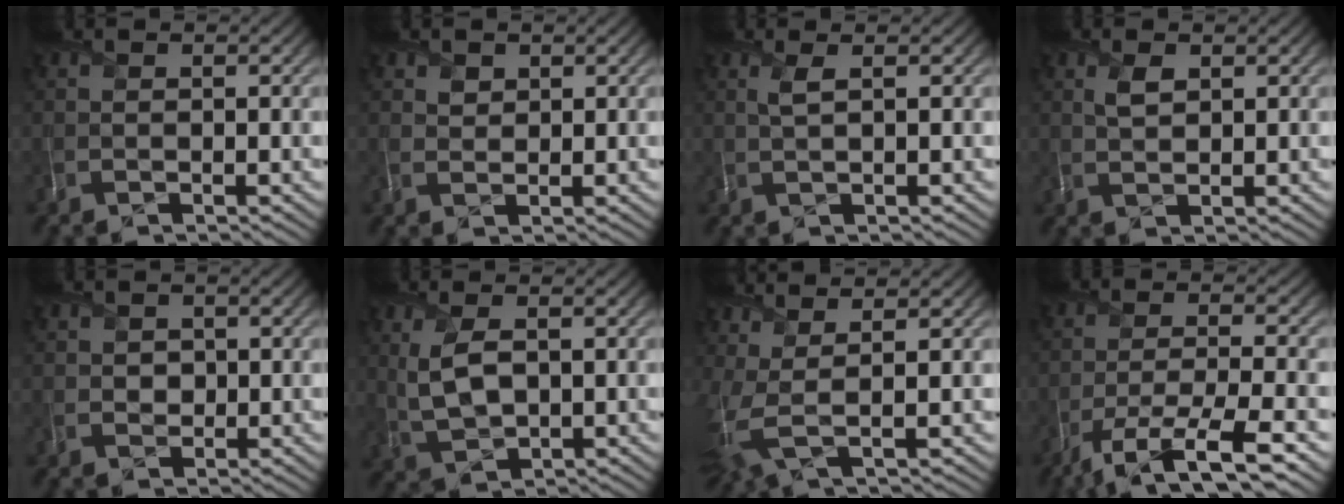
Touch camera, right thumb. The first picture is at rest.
{"total": 1.7, "force": [1.4, 0.9, 0.3], "torque": [-0.007, 0.005, 0.027]}
{"total": 1.8, "force": [1.1, 0.1, 1.5], "torque": [-0.028, 0.011, 0.019]}
{"total": 2.0, "force": [1.4, 0.7, 1.2], "torque": [-0.027, 0.006, 0.029]}
{"total": 1.8, "force": [0.4, 1.6, 0.5], "torque": [-0.007, -0.001, 0.008]}
{"total": 5.2, "force": [1.3, 2.7, 4.3], "torque": [-0.106, 0.003, 0.030]}
{"total": 4.9, "force": [1.8, 1.3, 4.4], "torque": [-0.102, 0.006, 0.033]}
{"total": 8.4, "force": [-5.2, 1.9, 6.4], "torque": [-0.117, -0.002, -0.094]}